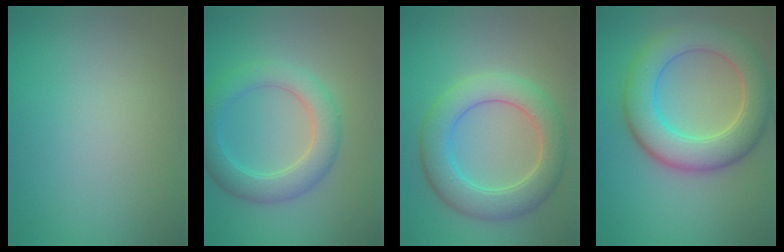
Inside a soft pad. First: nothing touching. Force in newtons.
{"total": 4.6, "press": 4.6, "slide": 0.2}
{"total": 6.0, "press": 6.0, "slide": 0.4}
{"total": 7.8, "press": 7.8, "slide": 0.7}